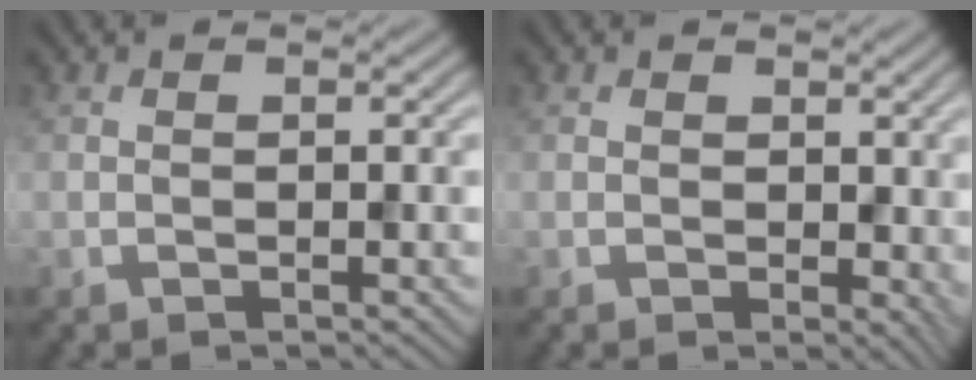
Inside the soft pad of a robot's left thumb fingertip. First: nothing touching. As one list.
[{"total": 2.3, "force": [0.4, 1.6, 1.7], "torque": [-0.025, -0.006, 0.008]}]